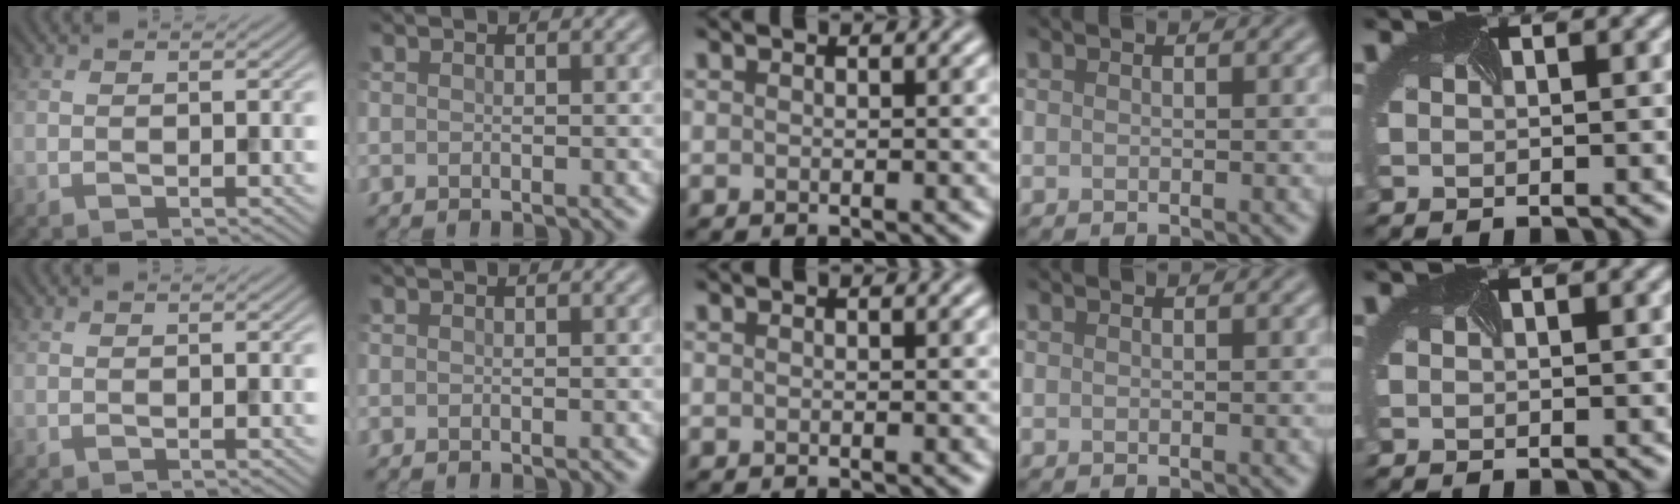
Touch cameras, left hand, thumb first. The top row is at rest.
{}